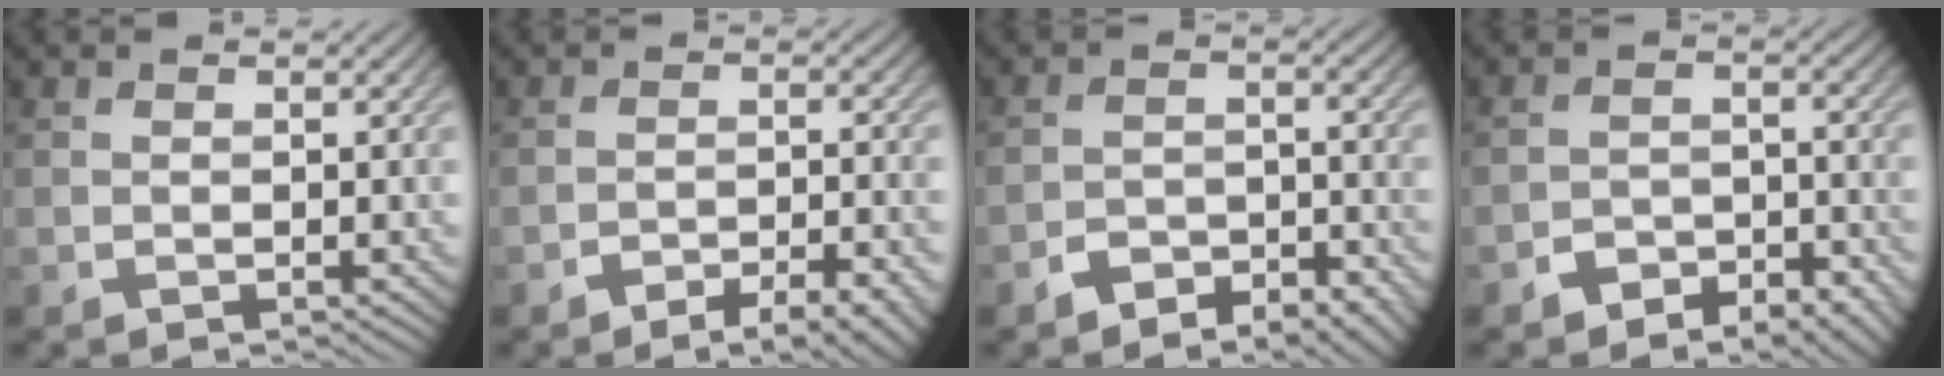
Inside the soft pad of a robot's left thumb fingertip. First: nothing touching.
{"total": 6.2, "force": [-4.4, 1.8, 4.0], "torque": [-0.066, 0.002, -0.058]}
{"total": 5.9, "force": [-4.3, 2.7, 2.9], "torque": [-0.042, 0.001, -0.079]}
{"total": 6.2, "force": [-4.3, 3.2, 3.2], "torque": [-0.044, 0.000, -0.076]}